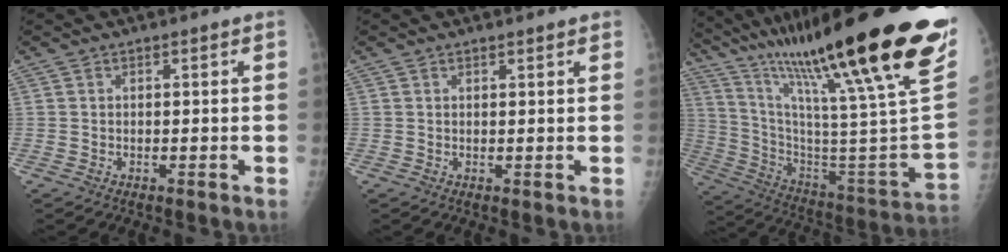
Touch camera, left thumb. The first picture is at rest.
{"total": 1.4, "force": [1.2, 0.3, 0.6], "torque": [-0.002, 0.000, 0.015]}
{"total": 41.6, "force": [27.0, 5.3, 31.3], "torque": [-0.392, -0.087, 0.425]}